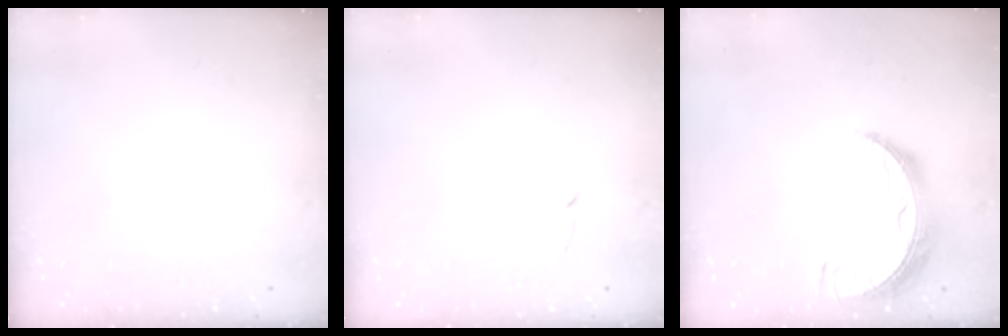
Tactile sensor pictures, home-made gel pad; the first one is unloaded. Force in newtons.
{"total": 2.5, "press": 2.5, "slide": 0.2}
{"total": 9.6, "press": 9.6, "slide": 0.8}